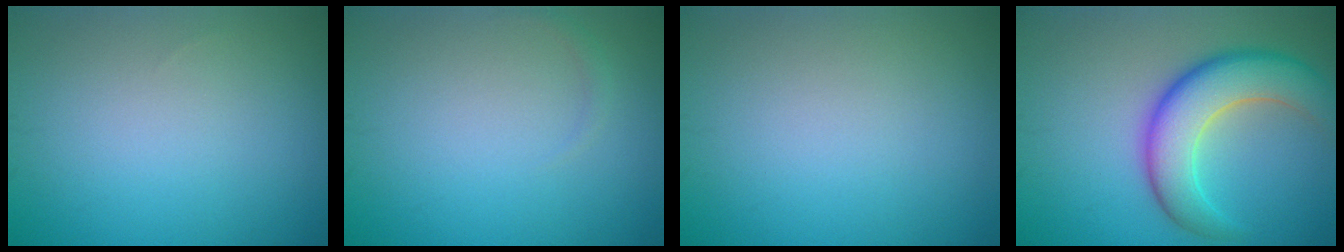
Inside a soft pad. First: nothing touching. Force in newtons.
{"total": 0.6, "press": 0.6, "slide": 0.0}
{"total": 0.0}
{"total": 7.3, "press": 7.3, "slide": 0.4}